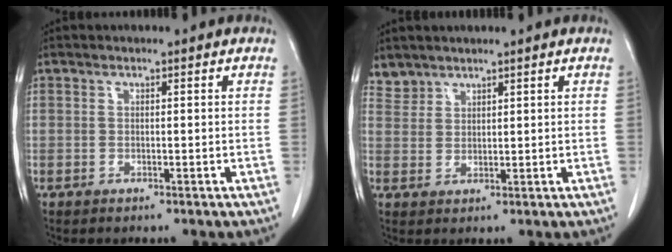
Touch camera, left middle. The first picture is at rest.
{"total": 2.5, "force": [2.3, 0.9, -0.5], "torque": [0.011, 0.011, 0.047]}